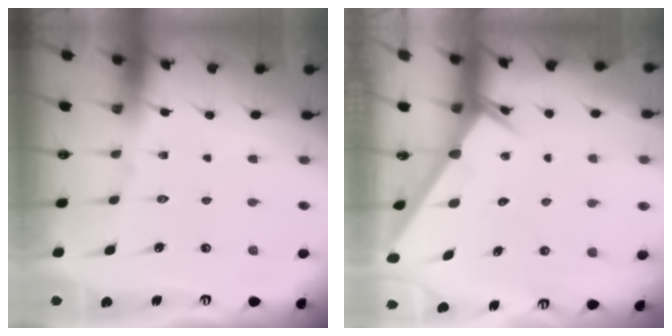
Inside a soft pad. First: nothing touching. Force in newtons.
{"total": 2.6, "press": 2.6, "slide": 0.0}